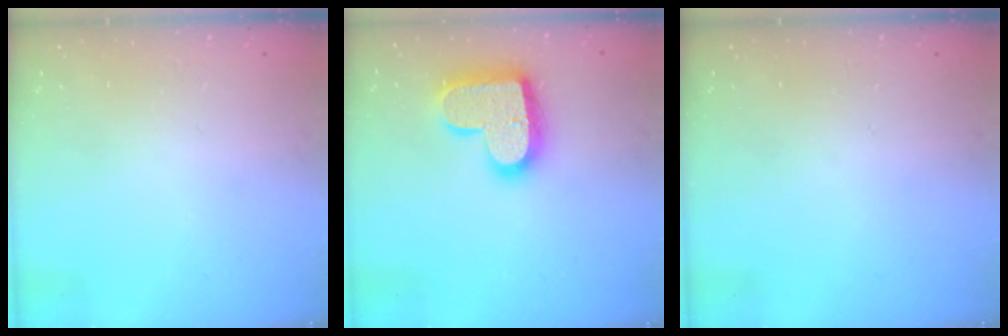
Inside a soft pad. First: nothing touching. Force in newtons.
{"total": 17.6, "press": 17.5, "slide": 1.0}
{"total": 0.0}